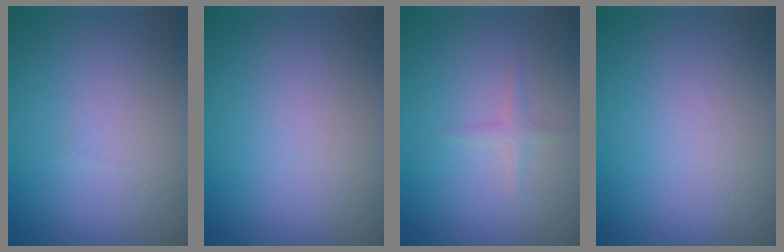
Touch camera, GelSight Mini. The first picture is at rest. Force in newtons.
{"total": 0.0}
{"total": 0.9, "press": 0.9, "slide": 0.0}
{"total": 0.0}